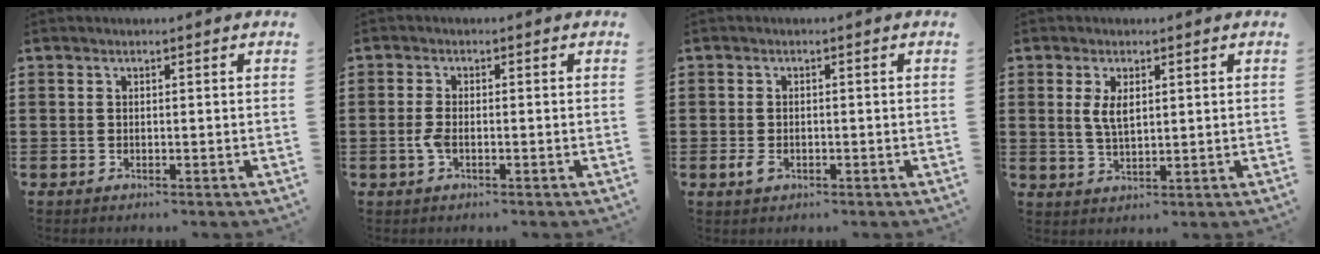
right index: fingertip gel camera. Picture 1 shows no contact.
{"total": 2.3, "force": [-0.7, 0.9, 2.0], "torque": [-0.060, -0.009, -0.019]}
{"total": 1.8, "force": [-0.7, 1.2, 1.2], "torque": [-0.032, -0.002, -0.015]}
{"total": 3.5, "force": [0.9, 1.6, 3.0], "torque": [-0.062, 0.005, 0.016]}